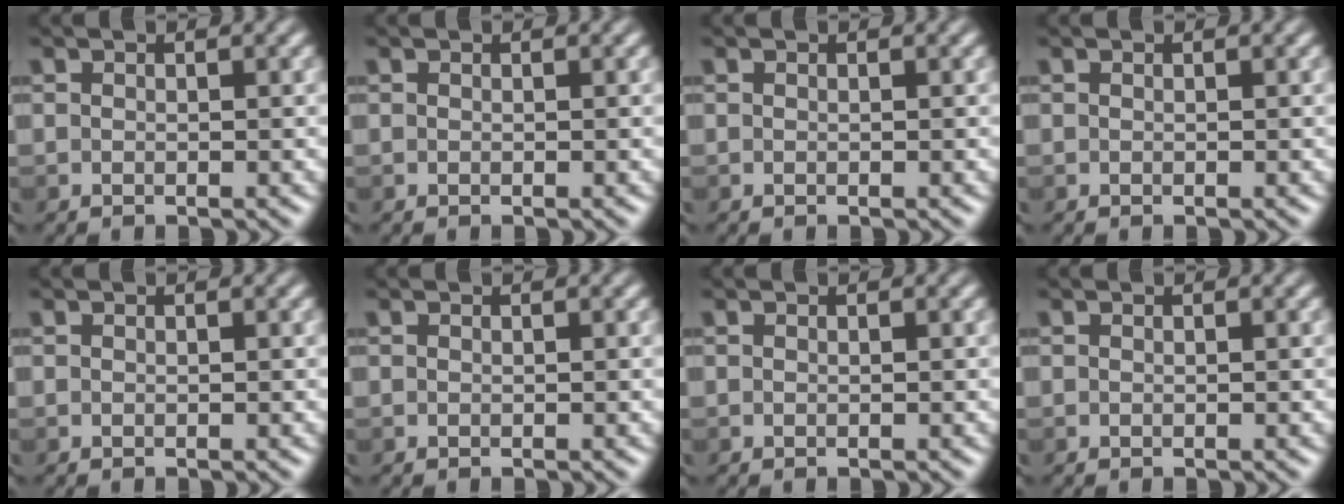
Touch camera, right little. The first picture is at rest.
{"total": 0.0}
{"total": 0.0}
{"total": 0.0}
{"total": 0.0}
{"total": 0.0}
{"total": 0.0}
{"total": 0.0}